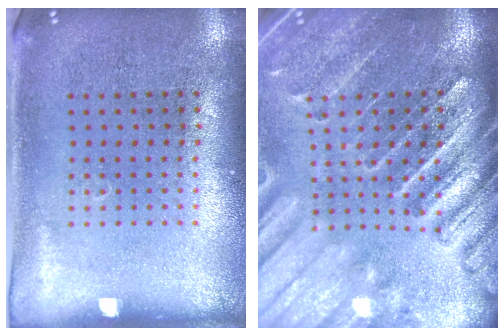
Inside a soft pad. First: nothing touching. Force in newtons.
{"total": 3.6, "press": 3.1, "slide": 1.8}